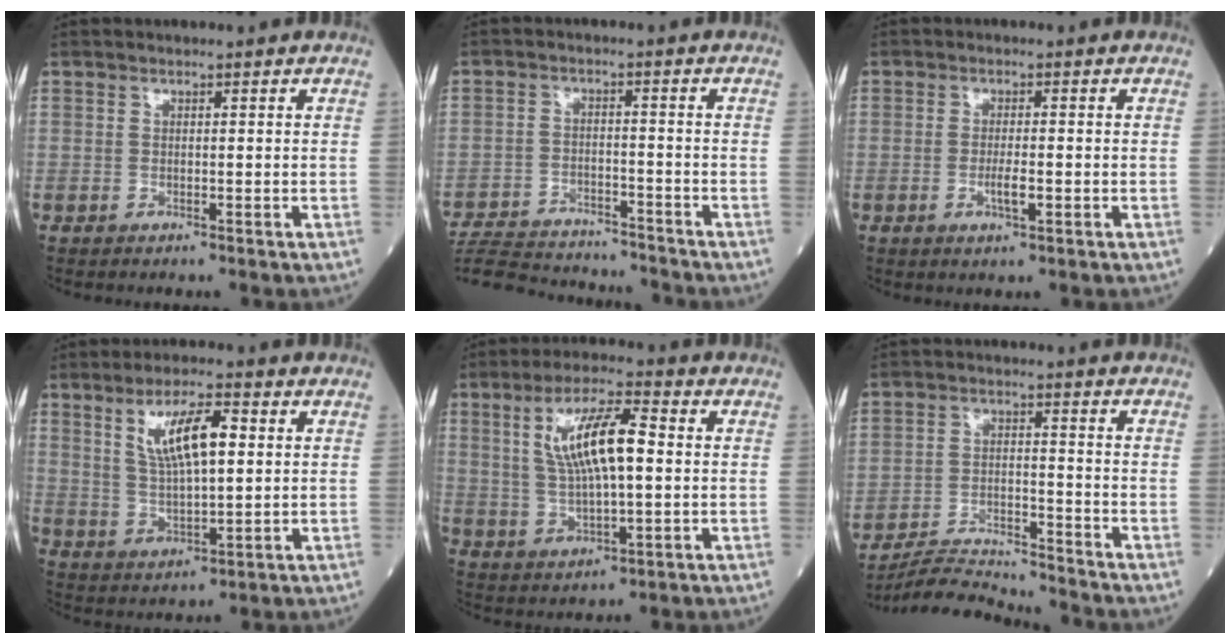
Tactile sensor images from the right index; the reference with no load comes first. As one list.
[{"total": 14.3, "force": [-13.7, 2.4, 3.5], "torque": [-0.075, 0.003, -0.204]}, {"total": 2.5, "force": [-0.8, 0.3, 2.4], "torque": [-0.046, -0.001, -0.013]}, {"total": 9.1, "force": [2.9, 2.1, 8.4], "torque": [-0.156, 0.007, 0.059]}, {"total": 10.9, "force": [2.0, 2.5, 10.4], "torque": [-0.202, 0.014, 0.040]}, {"total": 8.9, "force": [-8.8, -1.1, 0.3], "torque": [-0.010, -0.001, -0.160]}]